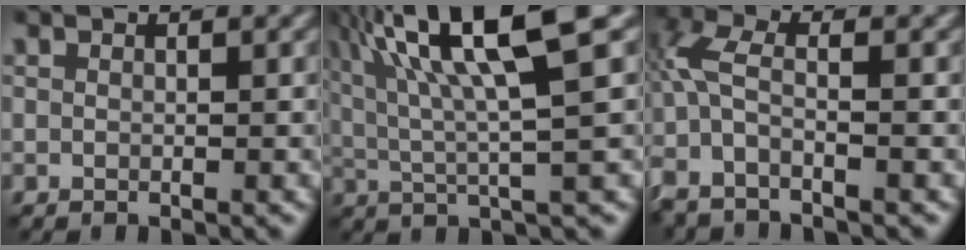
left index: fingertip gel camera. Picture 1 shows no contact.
{"total": 11.3, "force": [4.7, 2.0, 10.0], "torque": [-0.160, 0.022, 0.082]}
{"total": 4.6, "force": [-2.1, 1.5, 3.8], "torque": [-0.101, 0.000, -0.058]}